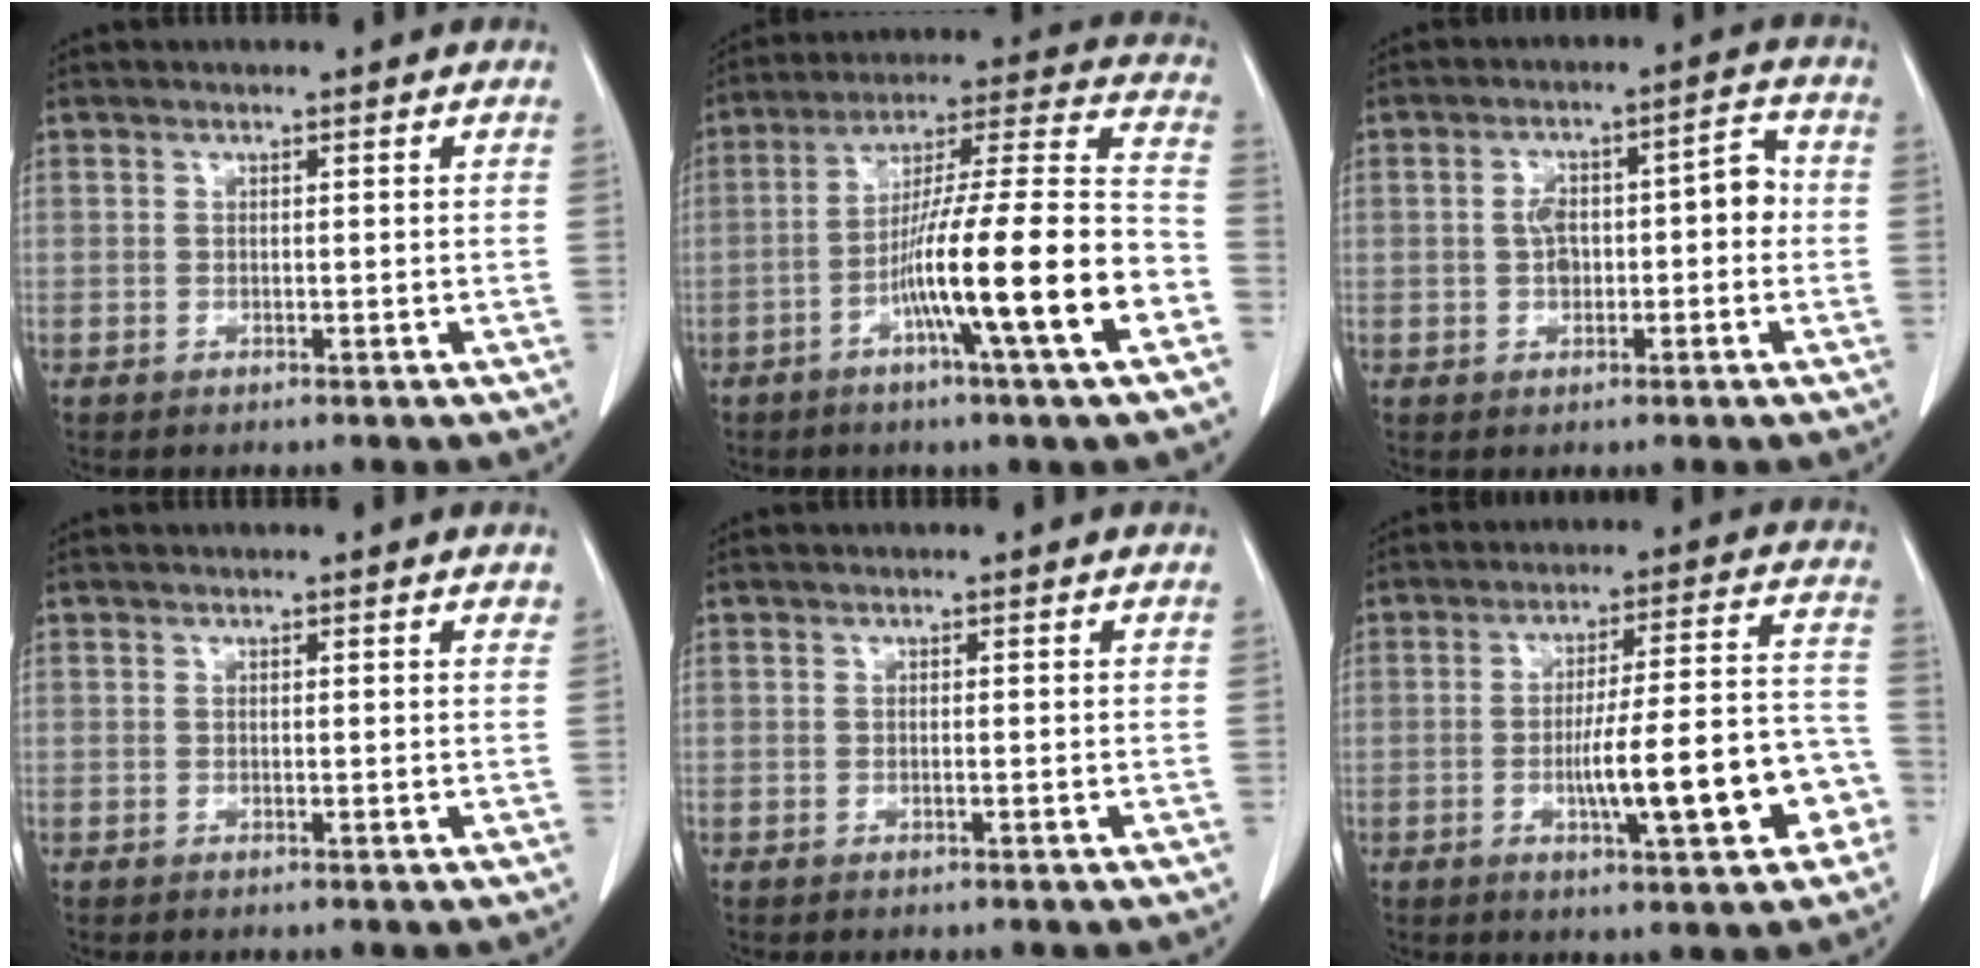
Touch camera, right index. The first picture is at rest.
{"total": 18.2, "force": [-6.8, -0.2, 16.9], "torque": [-0.273, 0.002, -0.113]}
{"total": 7.0, "force": [-0.4, 3.2, 6.2], "torque": [-0.096, 0.038, -0.006]}
{"total": 0.8, "force": [0.6, 0.2, 0.4], "torque": [-0.005, 0.000, 0.000]}
{"total": 0.0}
{"total": 13.9, "force": [-4.3, 2.4, 13.0], "torque": [-0.192, 0.025, -0.055]}